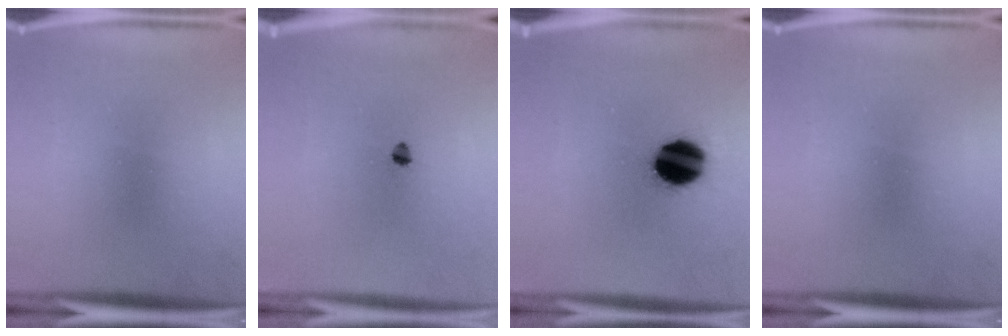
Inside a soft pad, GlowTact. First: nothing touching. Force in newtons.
{"total": 1.4}
{"total": 15.2}
{"total": 0.0}